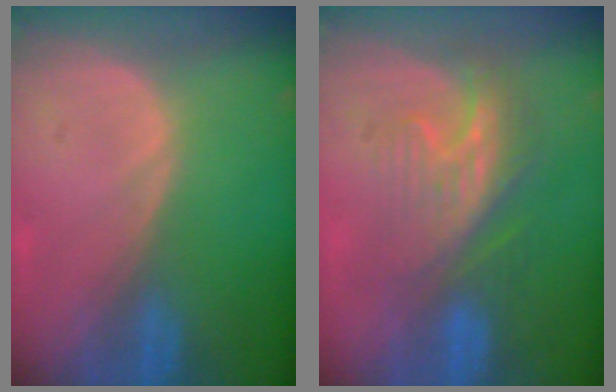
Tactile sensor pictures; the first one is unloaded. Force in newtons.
{"total": 8.6, "press": 7.6, "slide": 4.0}